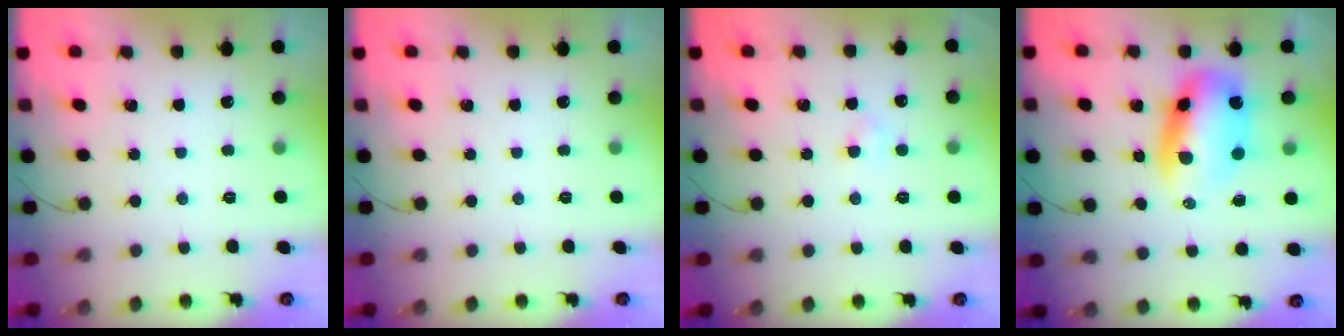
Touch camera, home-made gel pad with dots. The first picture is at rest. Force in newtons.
{"total": 0.0}
{"total": 1.8, "press": 1.6, "slide": 0.8}
{"total": 11.1, "press": 10.7, "slide": 3.0}